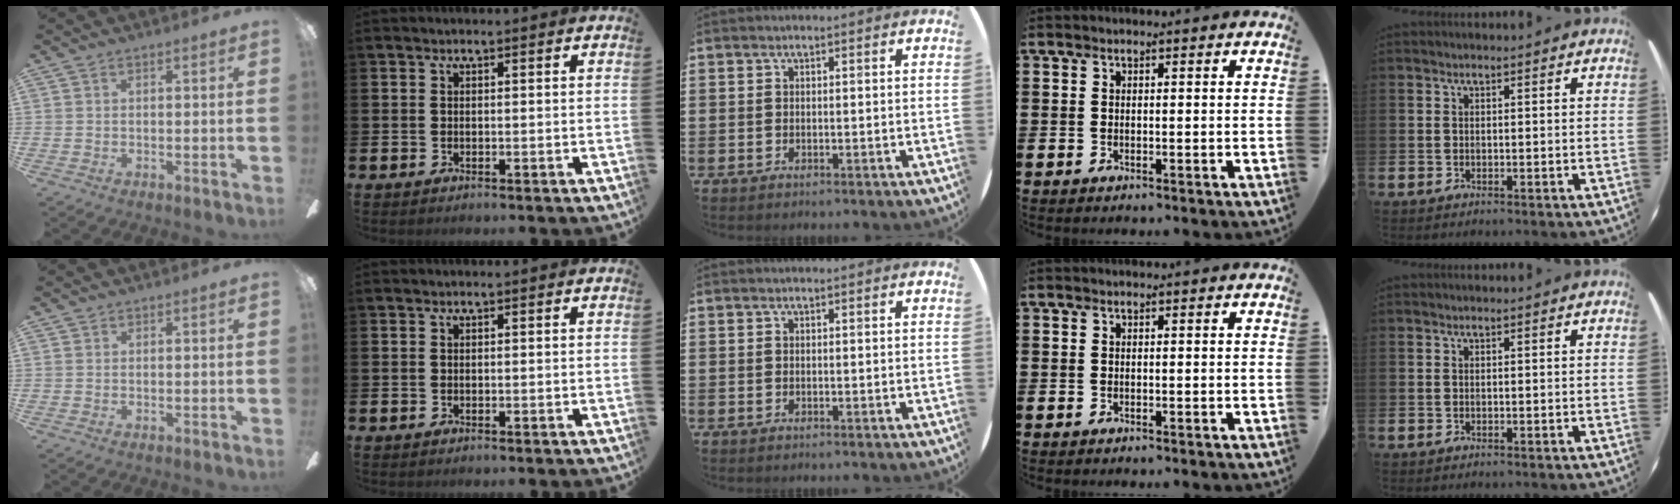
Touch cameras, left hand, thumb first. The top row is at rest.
{}